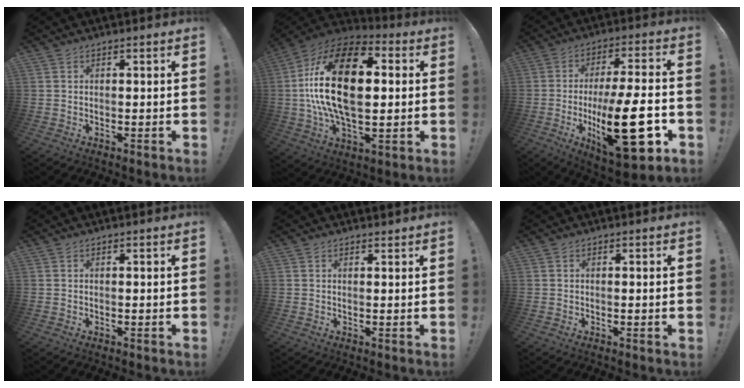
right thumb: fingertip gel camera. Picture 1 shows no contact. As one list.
[{"total": 28.2, "force": [1.9, 15.1, 23.7], "torque": [-0.442, -0.001, 0.022]}, {"total": 26.2, "force": [-6.1, 8.4, 24.1], "torque": [-0.388, 0.015, -0.091]}, {"total": 0.0}, {"total": 0.9, "force": [0.9, 0.3, 0.0], "torque": [0.017, -0.008, 0.014]}, {"total": 0.6, "force": [0.1, -0.3, 0.5], "torque": [-0.001, -0.004, 0.000]}]